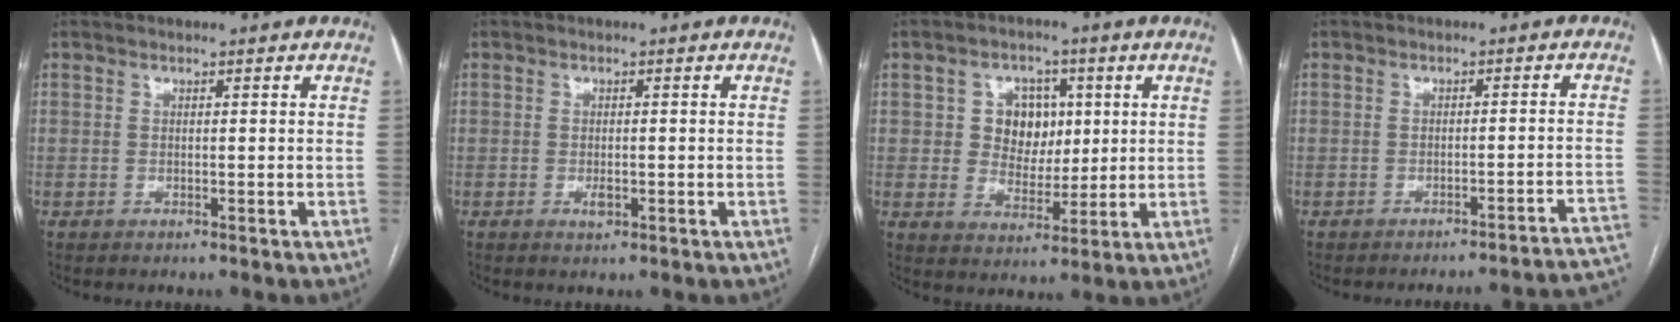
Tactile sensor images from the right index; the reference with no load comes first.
{"total": 1.5, "force": [-0.5, 0.7, 1.2], "torque": [-0.023, -0.002, -0.005]}
{"total": 7.0, "force": [1.7, 5.9, 3.4], "torque": [-0.052, 0.015, 0.038]}
{"total": 13.9, "force": [-13.5, -1.0, 3.2], "torque": [0.025, 0.002, -0.148]}